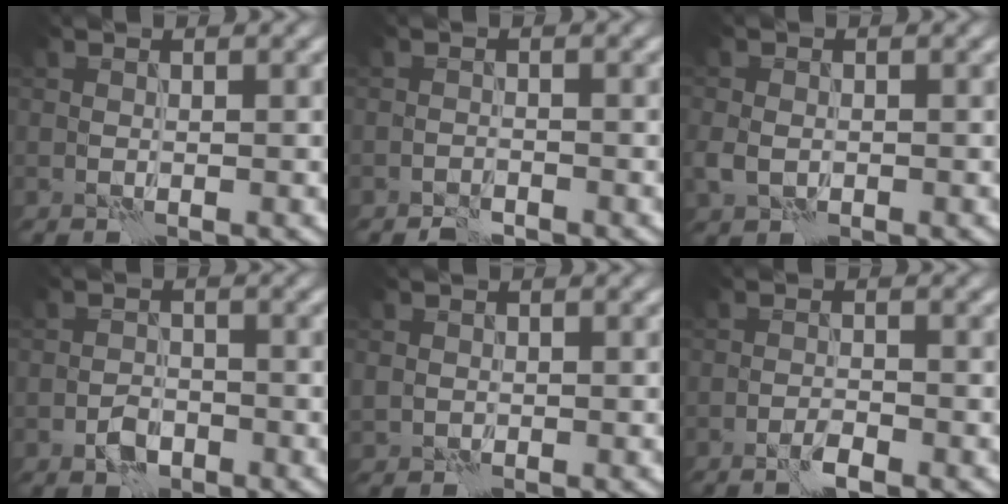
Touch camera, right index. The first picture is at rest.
{"total": 1.3, "force": [-1.3, 0.2, 0.3], "torque": [-0.003, 0.006, -0.026]}
{"total": 2.0, "force": [-0.4, 1.7, 1.1], "torque": [-0.027, -0.006, -0.014]}
{"total": 2.3, "force": [-1.4, 1.4, 1.2], "torque": [-0.019, 0.005, -0.028]}
{"total": 0.8, "force": [0.1, 0.8, 0.2], "torque": [-0.001, -0.002, 0.000]}
{"total": 1.4, "force": [-1.0, 0.2, 1.0], "torque": [-0.020, 0.002, -0.022]}